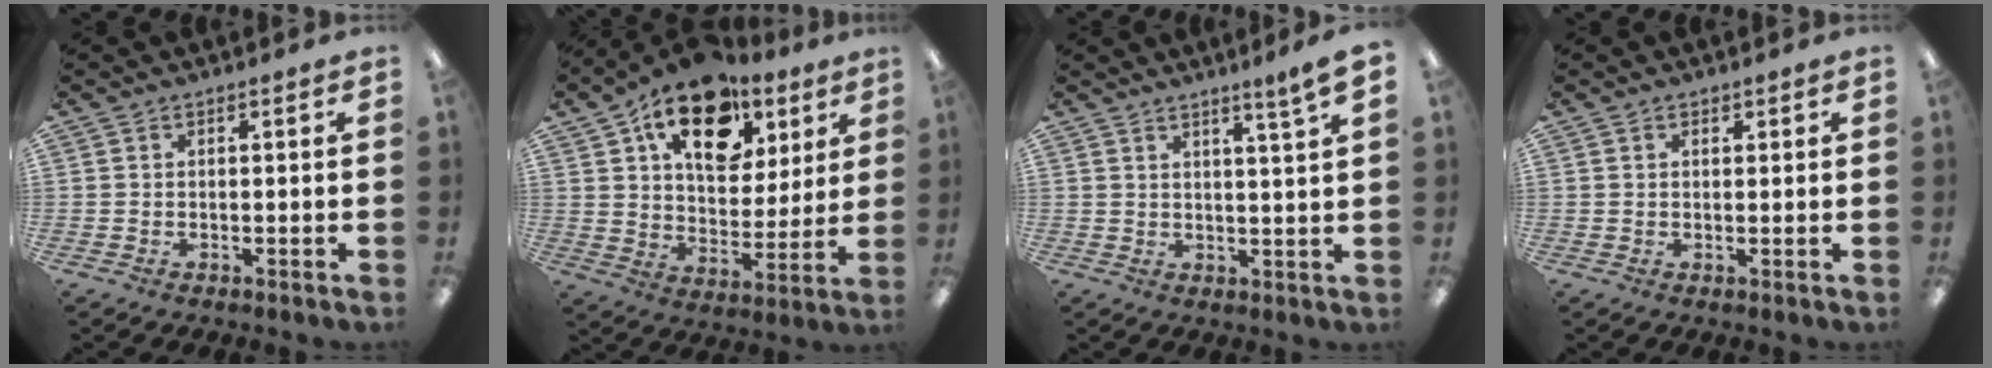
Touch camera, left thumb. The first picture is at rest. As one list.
[{"total": 17.5, "force": [10.2, 10.4, 9.6], "torque": [-0.147, -0.044, 0.180]}, {"total": 4.5, "force": [3.5, -0.8, 2.6], "torque": [-0.042, -0.026, 0.057]}, {"total": 1.0, "force": [0.5, 0.7, 0.5], "torque": [-0.002, -0.002, 0.007]}]